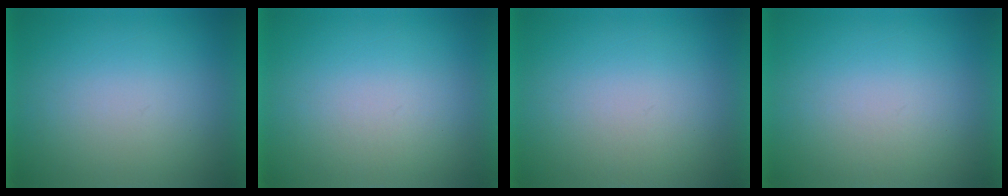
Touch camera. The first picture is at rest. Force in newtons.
{"total": 1.1}
{"total": 1.0}
{"total": 1.1}